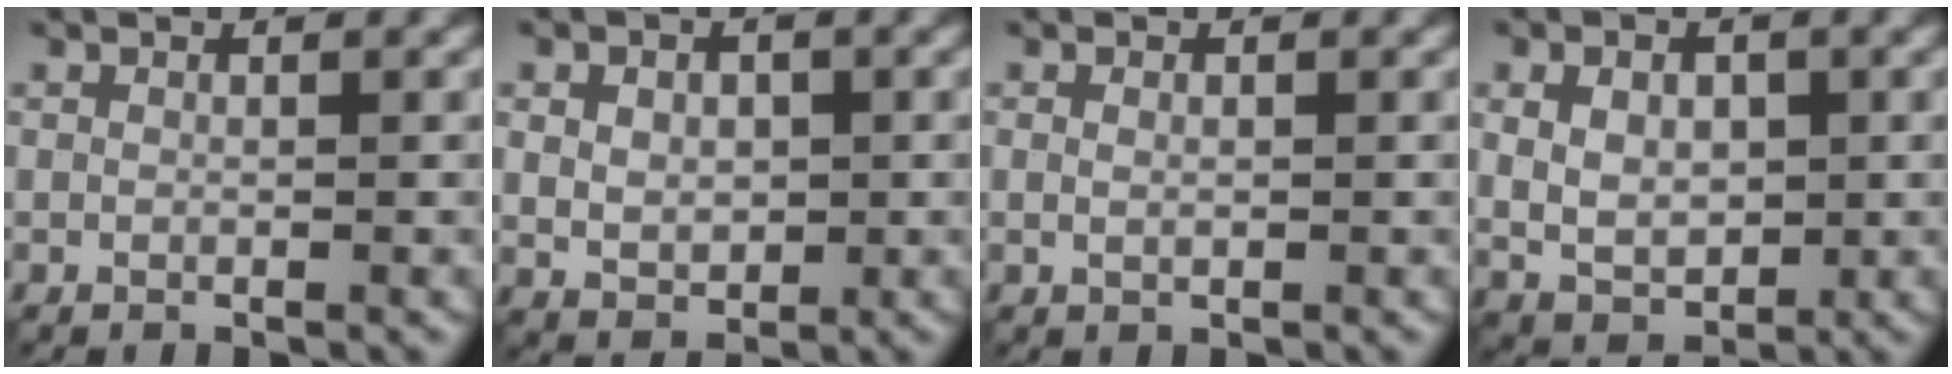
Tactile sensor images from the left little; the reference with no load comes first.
{"total": 3.3, "force": [0.3, 2.5, 2.2], "torque": [-0.038, -0.002, 0.006]}
{"total": 0.8, "force": [0.1, 0.4, 0.6], "torque": [-0.014, 0.000, 0.002]}
{"total": 4.5, "force": [0.3, 3.1, 3.2], "torque": [-0.058, -0.003, 0.011]}